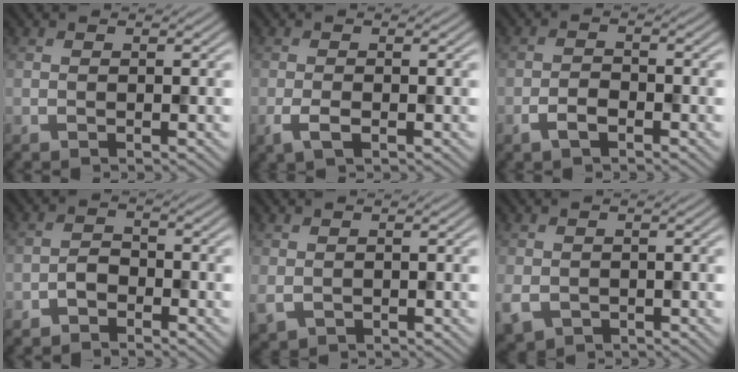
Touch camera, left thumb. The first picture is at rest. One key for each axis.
{"total": 2.4, "fx": -1.1, "fy": 1.0, "fz": 1.9, "tx": -0.045, "ty": -0.004, "tz": -0.024}
{"total": 2.7, "fx": -1.6, "fy": 1.4, "fz": 1.7, "tx": -0.034, "ty": 0.001, "tz": -0.036}
{"total": 2.2, "fx": -1.6, "fy": 1.2, "fz": 0.9, "tx": -0.016, "ty": 0.007, "tz": -0.039}
{"total": 1.7, "fx": 0.1, "fy": 1.4, "fz": 1.0, "tx": -0.032, "ty": -0.007, "tz": 0.004}
{"total": 3.0, "fx": -0.8, "fy": 2.5, "fz": 1.5, "tx": -0.049, "ty": -0.015, "tz": -0.017}